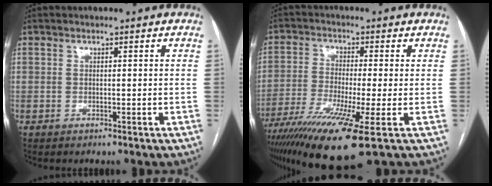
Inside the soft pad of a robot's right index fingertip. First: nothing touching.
{"total": 14.0, "force": [-8.1, -0.1, 11.4], "torque": [-0.210, -0.041, -0.141]}